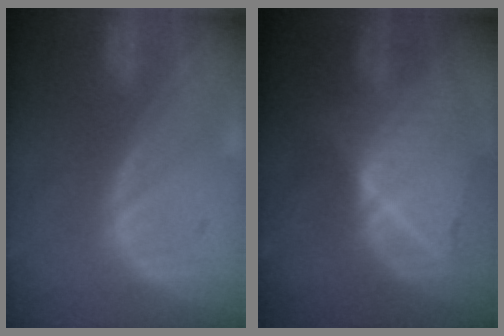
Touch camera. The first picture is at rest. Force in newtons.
{"total": 9.2, "press": 8.3, "slide": 4.0}